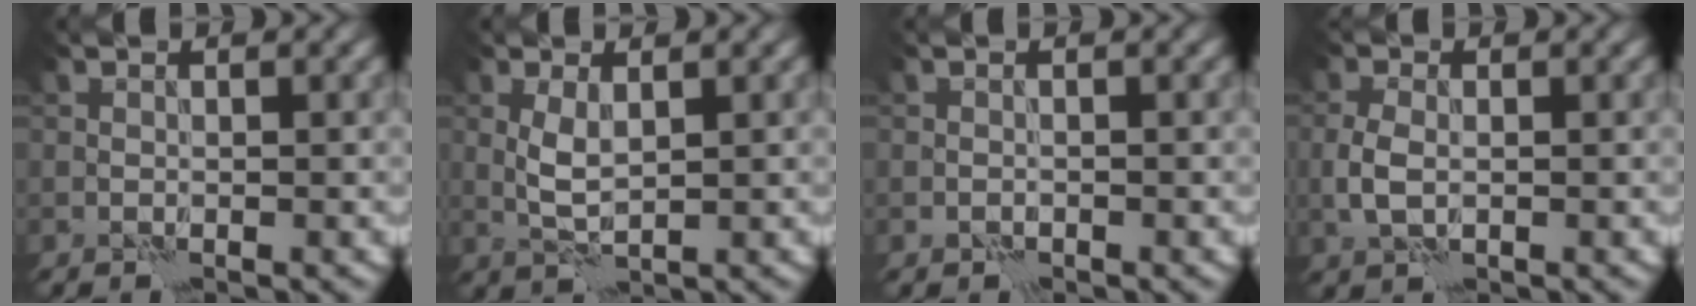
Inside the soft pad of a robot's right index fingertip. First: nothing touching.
{"total": 2.4, "force": [0.4, 0.9, 2.2], "torque": [-0.052, 0.001, 0.010]}
{"total": 0.5, "force": [-0.3, 0.4, 0.1], "torque": [-0.001, -0.002, -0.005]}
{"total": 2.7, "force": [-0.4, 1.7, 2.1], "torque": [-0.053, 0.000, -0.009]}